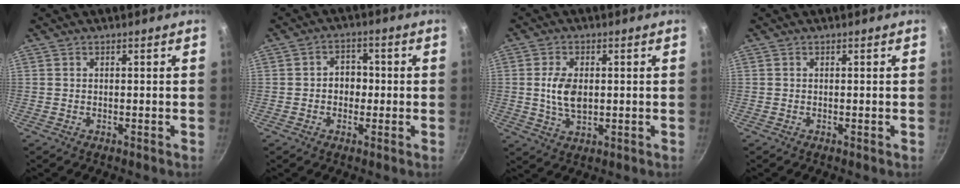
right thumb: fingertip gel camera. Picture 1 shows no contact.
{"total": 4.7, "force": [-0.5, 3.9, 2.6], "torque": [-0.008, 0.013, -0.011]}
{"total": 6.7, "force": [0.3, 4.0, 5.4], "torque": [-0.099, -0.005, 0.006]}
{"total": 0.0}